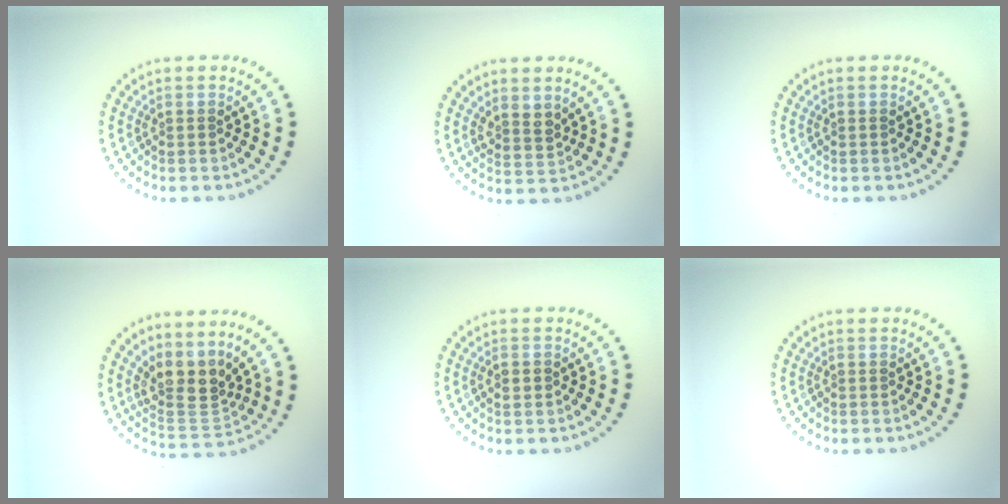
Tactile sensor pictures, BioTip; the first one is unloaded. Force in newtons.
{"total": 2.0, "press": 1.6, "slide": 1.1}
{"total": 0.0}
{"total": 3.8, "press": 2.9, "slide": 2.6}
{"total": 1.4, "press": 1.4, "slide": 0.1}
{"total": 0.0}